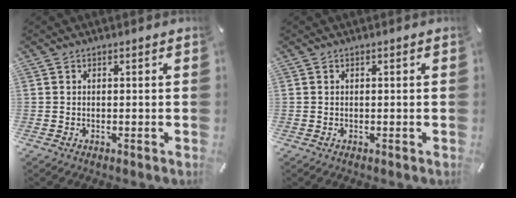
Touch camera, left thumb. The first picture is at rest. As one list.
[{"total": 0.0}]